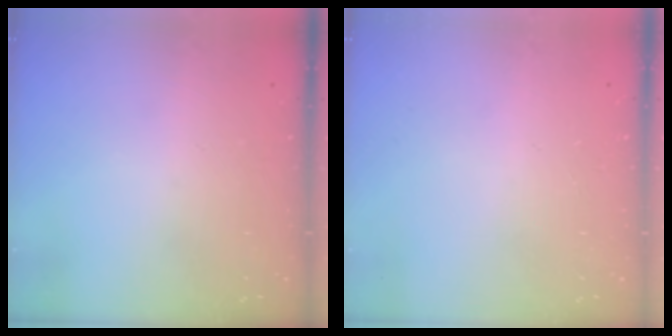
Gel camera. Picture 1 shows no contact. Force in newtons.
{"total": 0.0}